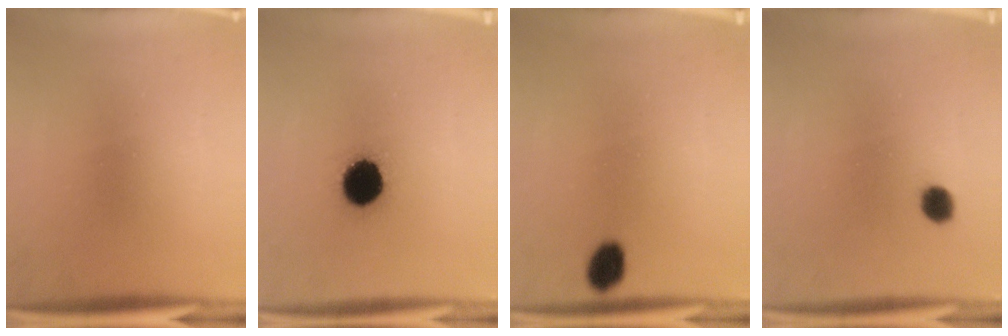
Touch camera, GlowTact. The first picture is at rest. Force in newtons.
{"total": 10.0}
{"total": 2.3}
{"total": 3.1}